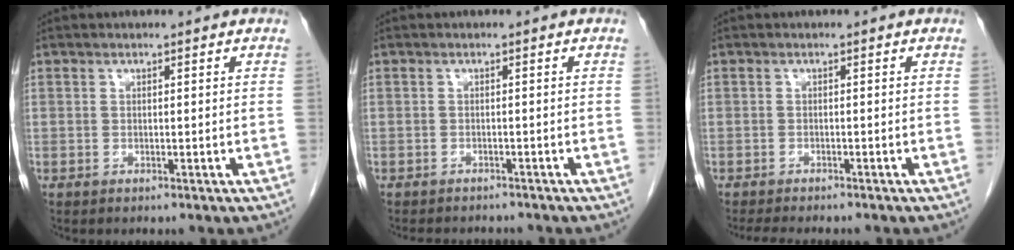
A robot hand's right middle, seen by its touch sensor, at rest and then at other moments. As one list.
[{"total": 5.1, "force": [-4.7, 1.5, 1.3], "torque": [-0.013, -0.002, -0.061]}, {"total": 5.9, "force": [-5.2, 1.2, 2.6], "torque": [-0.036, -0.010, -0.075]}]